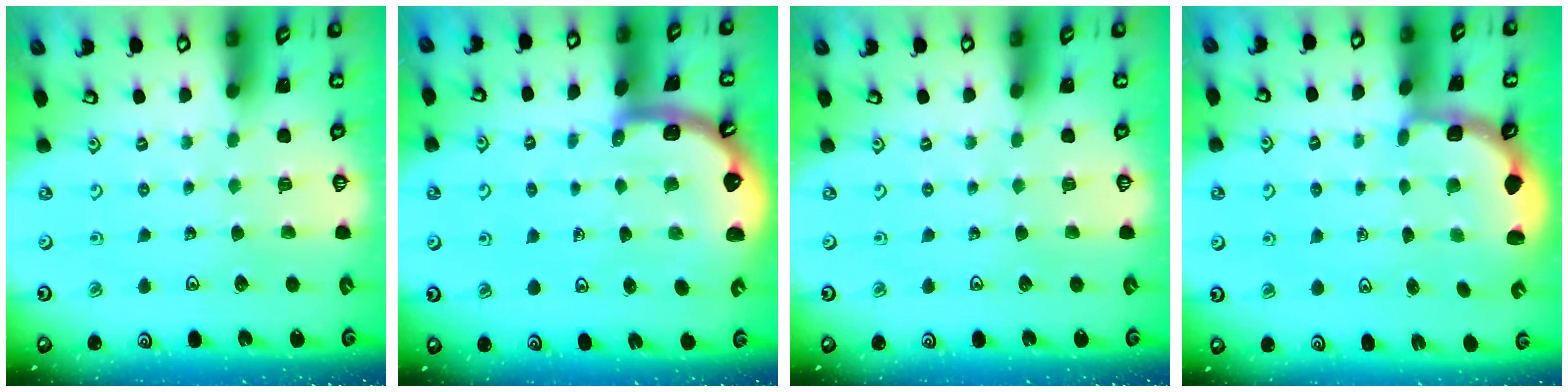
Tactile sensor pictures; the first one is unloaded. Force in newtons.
{"total": 4.5, "press": 4.4, "slide": 0.7}
{"total": 0.0}
{"total": 2.8, "press": 2.3, "slide": 1.7}